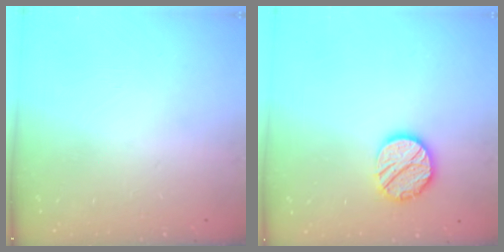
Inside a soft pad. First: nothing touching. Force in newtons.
{"total": 12.1, "press": 12.1, "slide": 0.6}